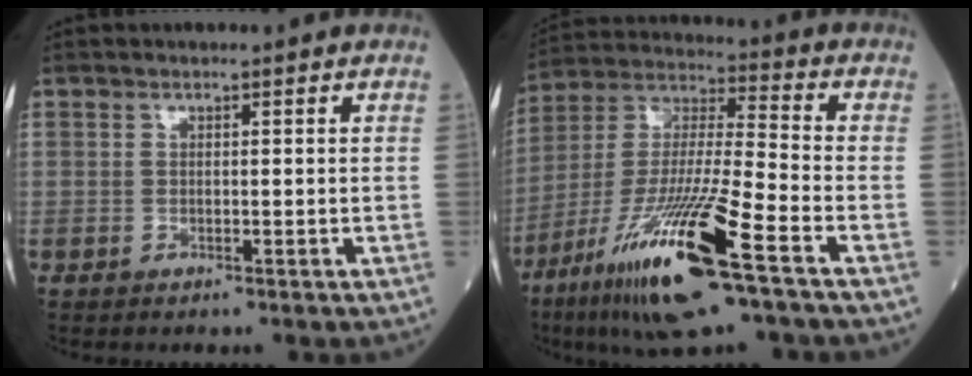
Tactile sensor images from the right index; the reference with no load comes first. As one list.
[{"total": 20.1, "force": [-10.4, 1.1, 17.1], "torque": [-0.355, -0.047, -0.193]}]